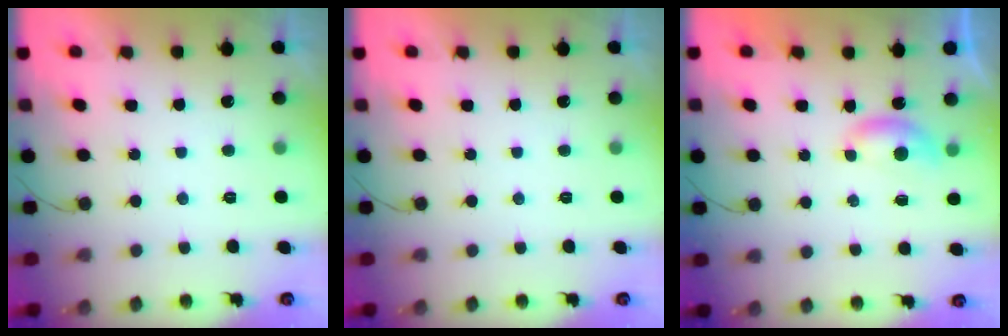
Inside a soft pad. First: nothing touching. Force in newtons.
{"total": 0.0}
{"total": 4.0, "press": 4.0, "slide": 0.6}